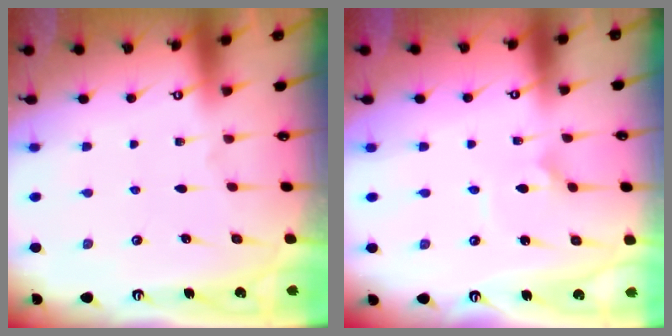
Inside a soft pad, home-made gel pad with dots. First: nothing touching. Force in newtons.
{"total": 2.4, "press": 2.4, "slide": 0.2}